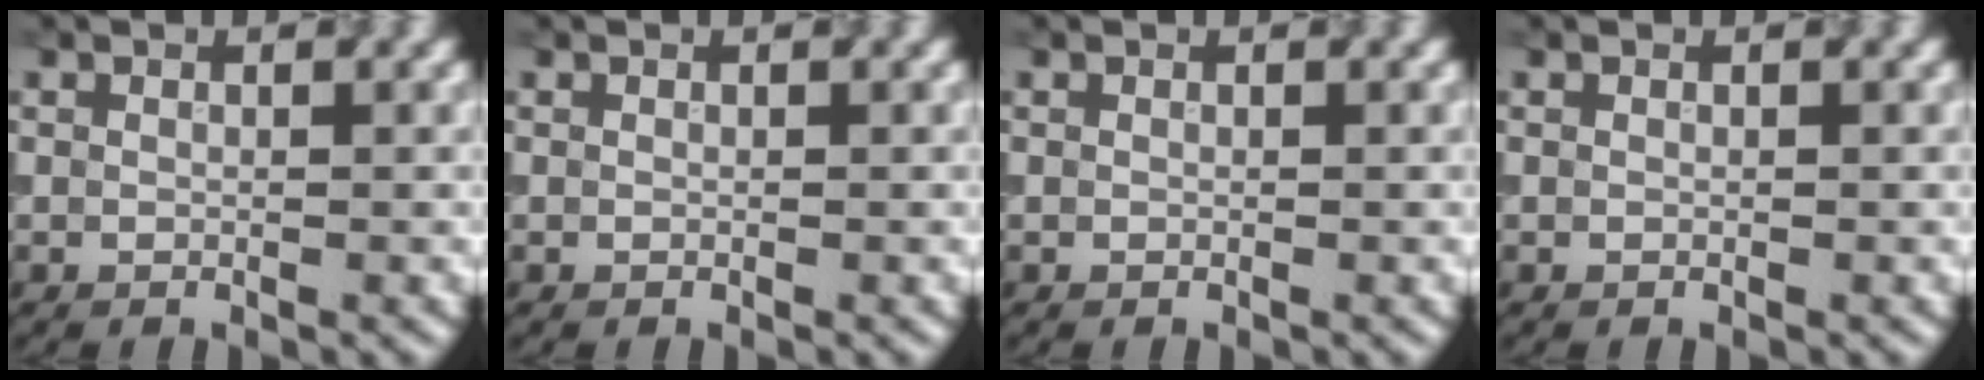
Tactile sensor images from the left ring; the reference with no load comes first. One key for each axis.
{"total": 0.0}
{"total": 0.0}
{"total": 0.0}